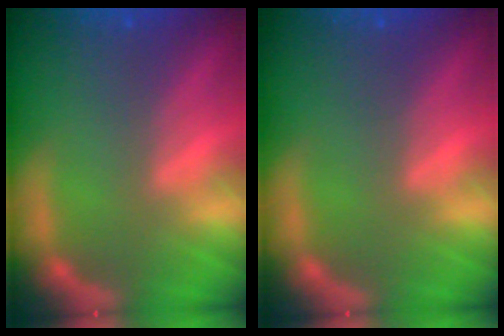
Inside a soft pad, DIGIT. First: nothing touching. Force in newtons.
{"total": 0.0}